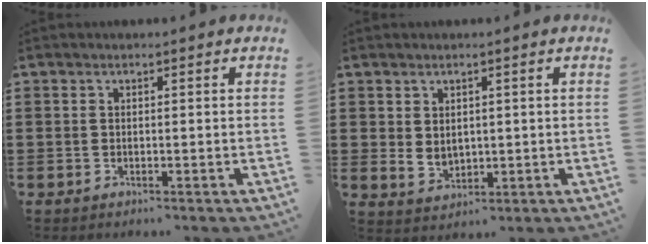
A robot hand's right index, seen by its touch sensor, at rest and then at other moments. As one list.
[{"total": 2.5, "force": [1.4, 1.9, 0.9], "torque": [-0.024, 0.006, 0.027]}]